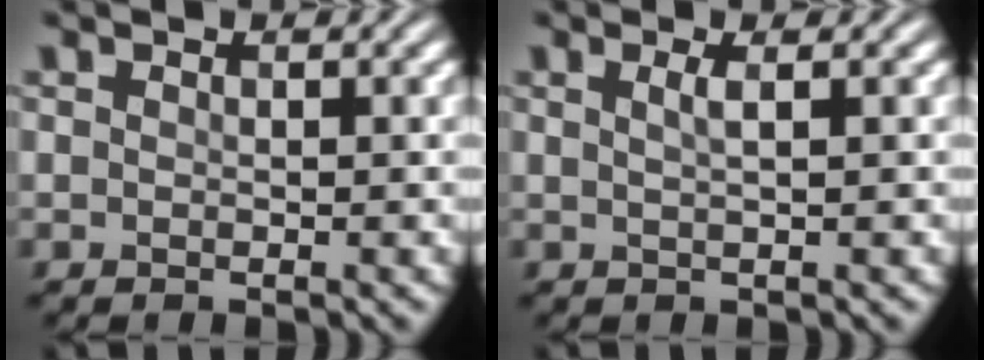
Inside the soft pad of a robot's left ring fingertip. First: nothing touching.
{"total": 1.5, "force": [0.5, 0.5, 1.3], "torque": [-0.018, 0.003, 0.005]}